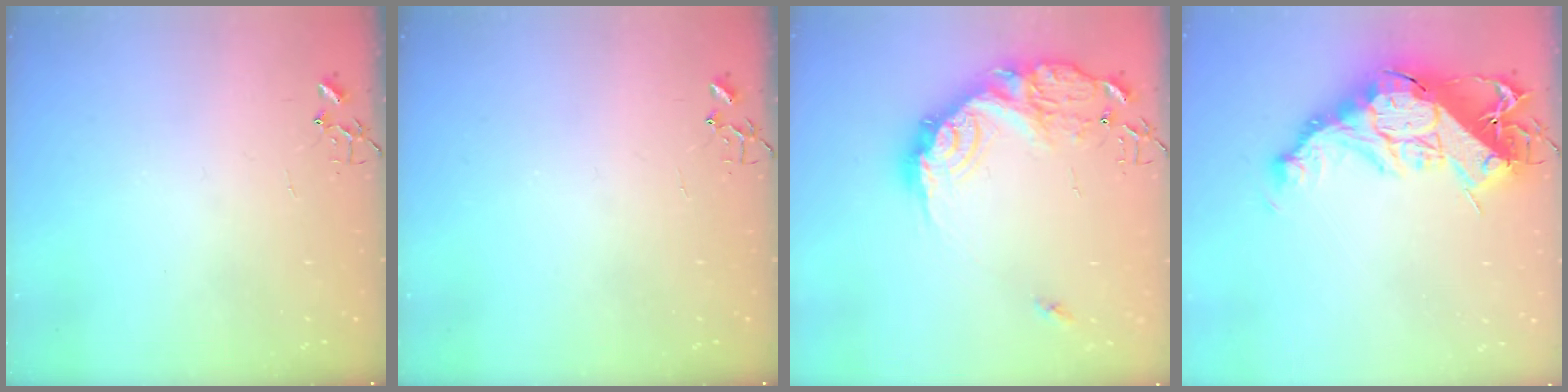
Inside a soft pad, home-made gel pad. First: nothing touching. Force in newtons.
{"total": 0.0}
{"total": 21.1, "press": 21.0, "slide": 1.7}
{"total": 21.2, "press": 21.1, "slide": 2.3}